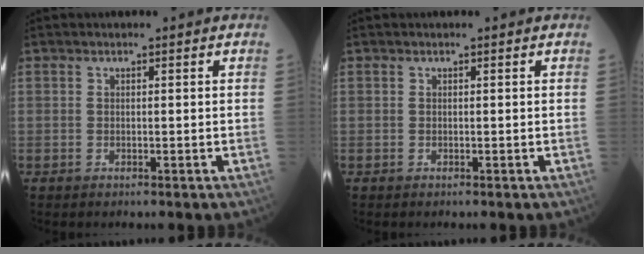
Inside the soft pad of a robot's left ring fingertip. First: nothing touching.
{"total": 0.0}